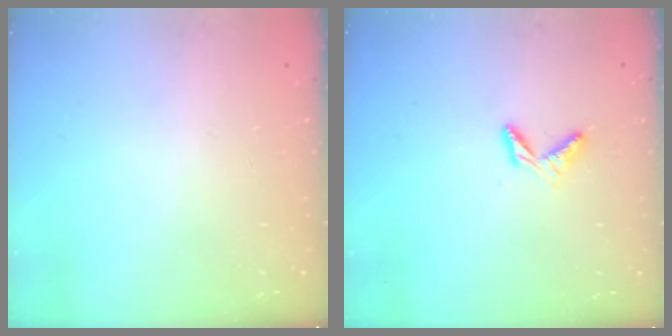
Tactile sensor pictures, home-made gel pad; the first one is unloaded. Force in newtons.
{"total": 4.9, "press": 4.9, "slide": 0.6}